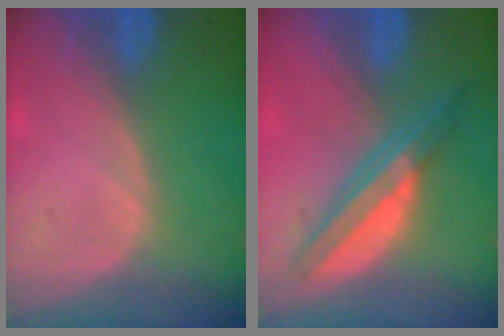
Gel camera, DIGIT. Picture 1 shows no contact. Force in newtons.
{"total": 6.6, "press": 5.8, "slide": 3.1}